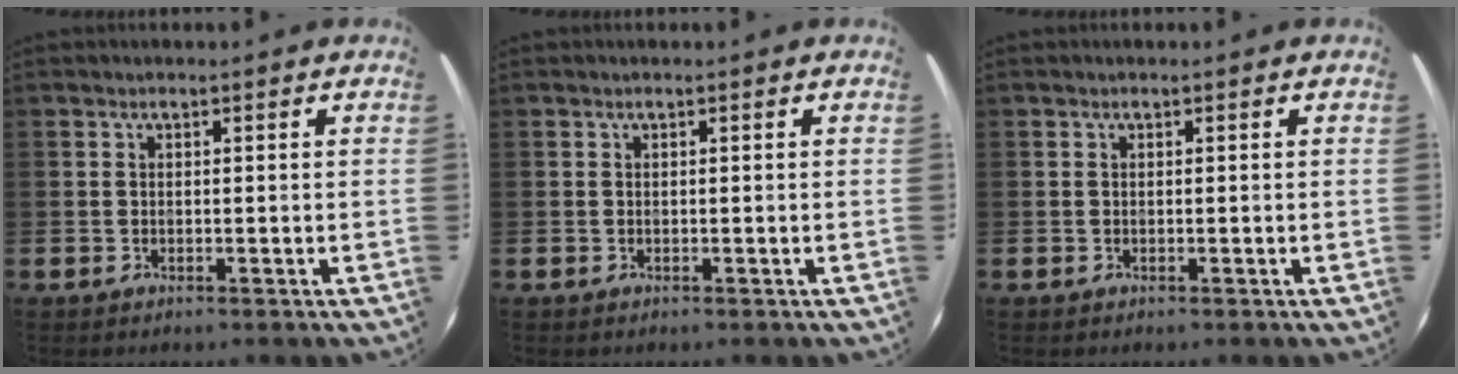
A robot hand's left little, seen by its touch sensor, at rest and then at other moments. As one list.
[{"total": 0.0}, {"total": 0.0}]